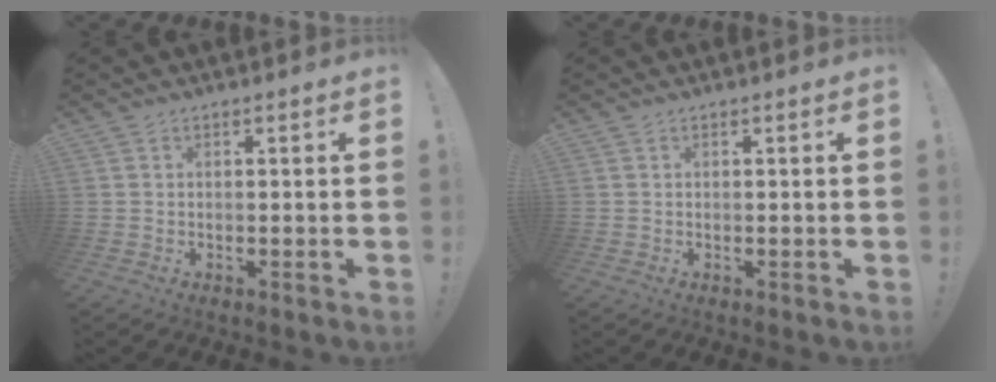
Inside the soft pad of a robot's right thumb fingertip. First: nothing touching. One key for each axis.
{"total": 0.0}